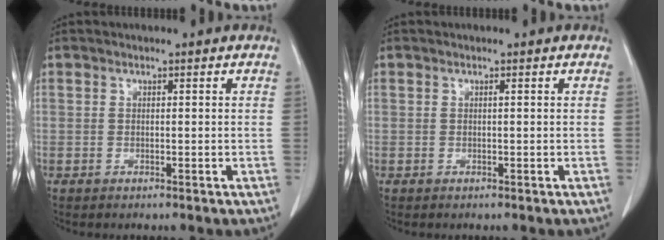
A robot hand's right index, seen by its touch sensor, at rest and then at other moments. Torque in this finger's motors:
{"motor_torque": [0.21, -0.07, 0.02, 0.02]}